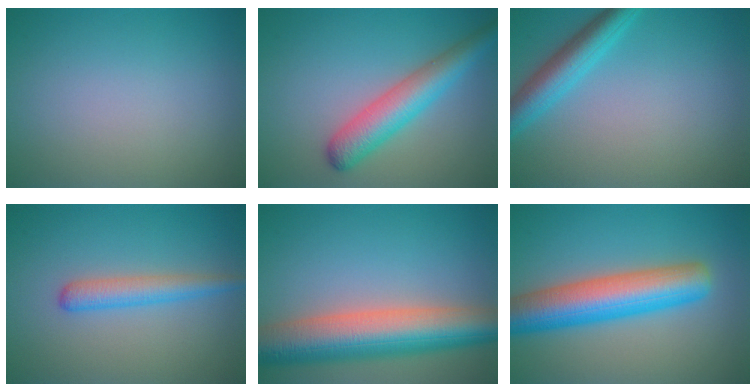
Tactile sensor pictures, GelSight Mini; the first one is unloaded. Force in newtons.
{"total": 5.1, "press": 5.1, "slide": 0.2}
{"total": 4.1, "press": 4.1, "slide": 0.2}
{"total": 2.7, "press": 2.7, "slide": 0.1}
{"total": 10.2, "press": 10.2, "slide": 0.6}
{"total": 8.4, "press": 8.4, "slide": 0.2}